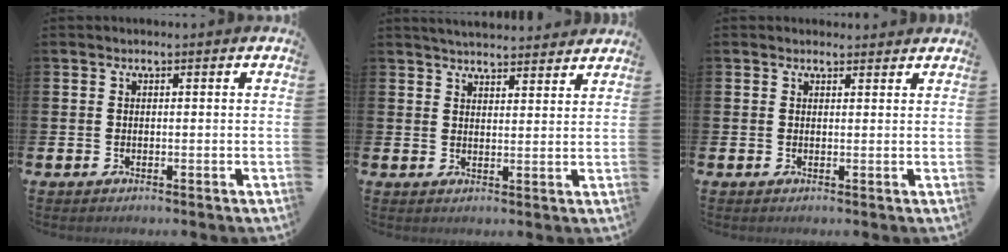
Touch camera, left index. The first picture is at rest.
{"total": 4.0, "force": [4.0, 0.3, 0.3], "torque": [-0.013, -0.021, 0.073]}
{"total": 1.2, "force": [1.1, 0.4, 0.1], "torque": [0.006, 0.000, 0.018]}